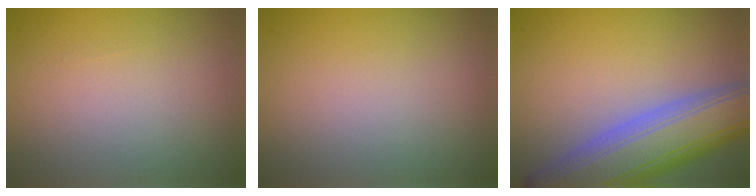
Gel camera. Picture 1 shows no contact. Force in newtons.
{"total": 0.0}
{"total": 10.3, "press": 10.3, "slide": 0.5}